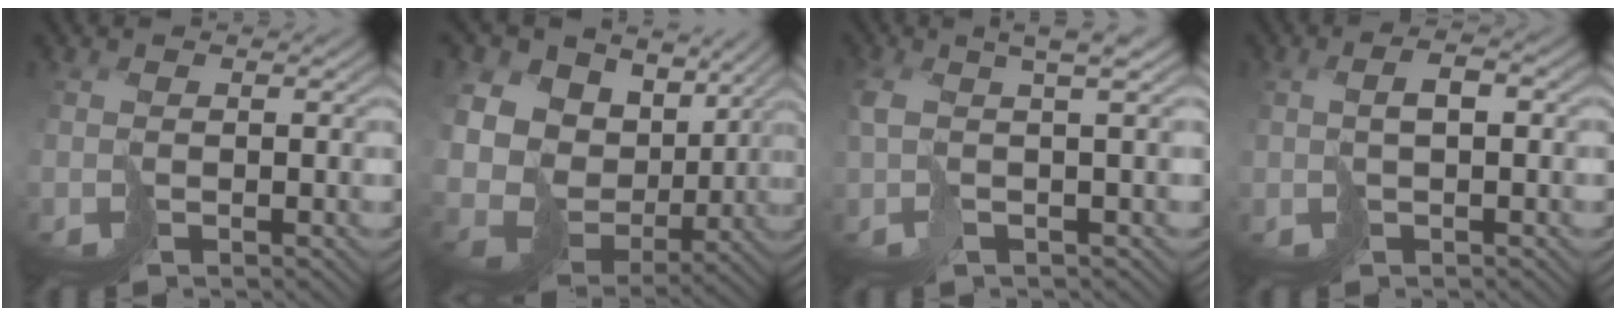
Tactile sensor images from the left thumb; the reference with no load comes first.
{"total": 15.8, "force": [5.9, 12.2, 8.1], "torque": [-0.226, 0.011, 0.125]}
{"total": 5.6, "force": [1.4, 1.4, 5.2], "torque": [-0.088, 0.013, 0.018]}
{"total": 2.5, "force": [0.4, 0.9, 2.3], "torque": [-0.044, 0.008, 0.008]}